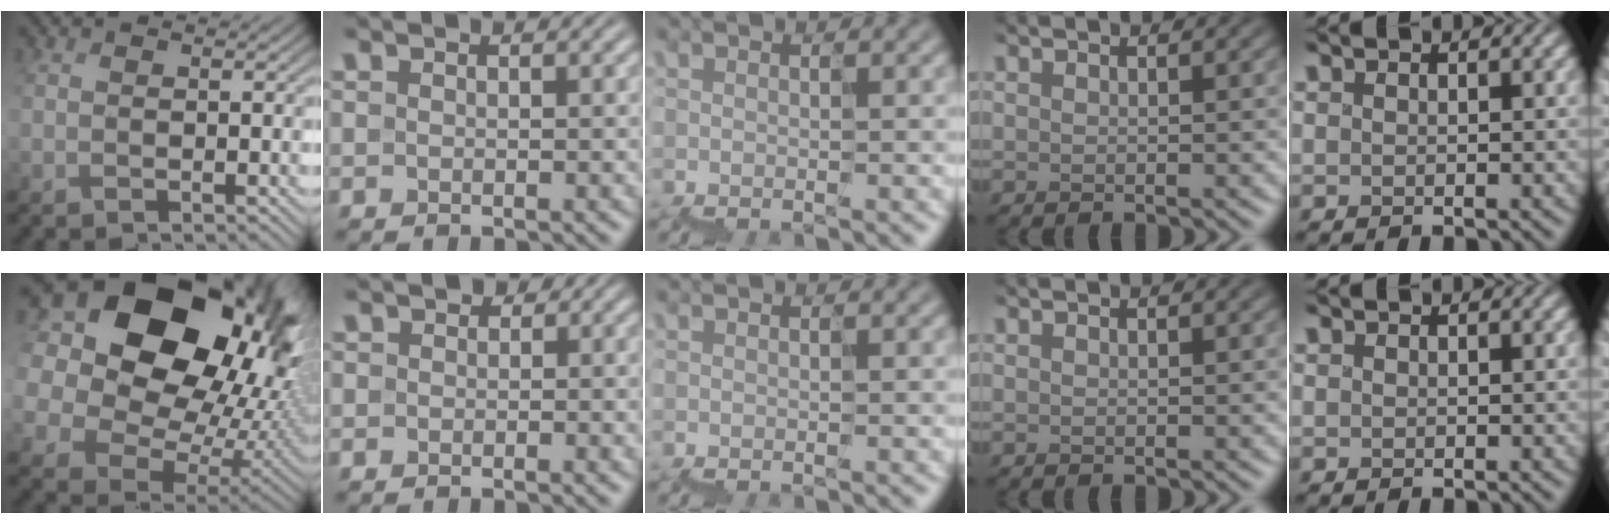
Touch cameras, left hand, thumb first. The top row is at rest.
{"thumb": {"total": 24.6, "force": [11.1, 17.9, 12.7], "torque": [-0.332, 0.047, 0.212]}, "index": {"total": 4.3, "force": [0.6, 3.2, 2.7], "torque": [-0.003, 0.011, -0.021]}}